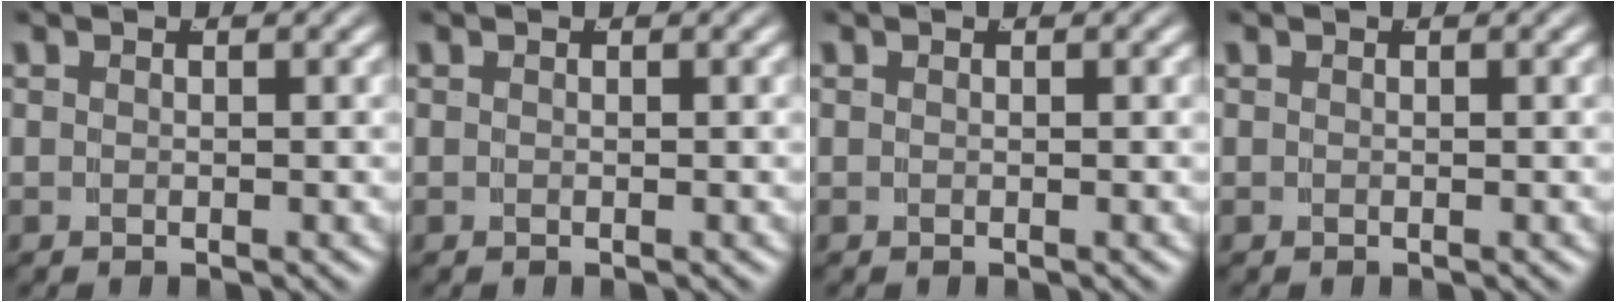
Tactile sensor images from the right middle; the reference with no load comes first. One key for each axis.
{"total": 0.0}
{"total": 0.0}
{"total": 0.0}